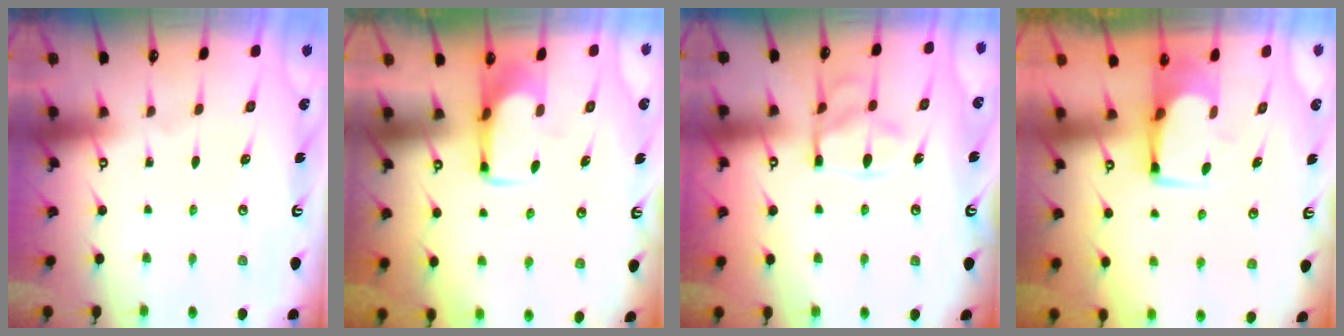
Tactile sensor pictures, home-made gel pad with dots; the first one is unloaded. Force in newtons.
{"total": 1.3, "press": 1.2, "slide": 0.3}
{"total": 12.8, "press": 12.7, "slide": 1.4}
{"total": 6.1, "press": 6.0, "slide": 0.6}